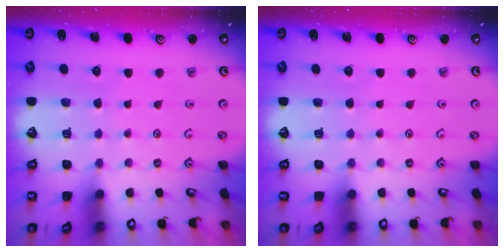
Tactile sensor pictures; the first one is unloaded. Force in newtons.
{"total": 0.0}